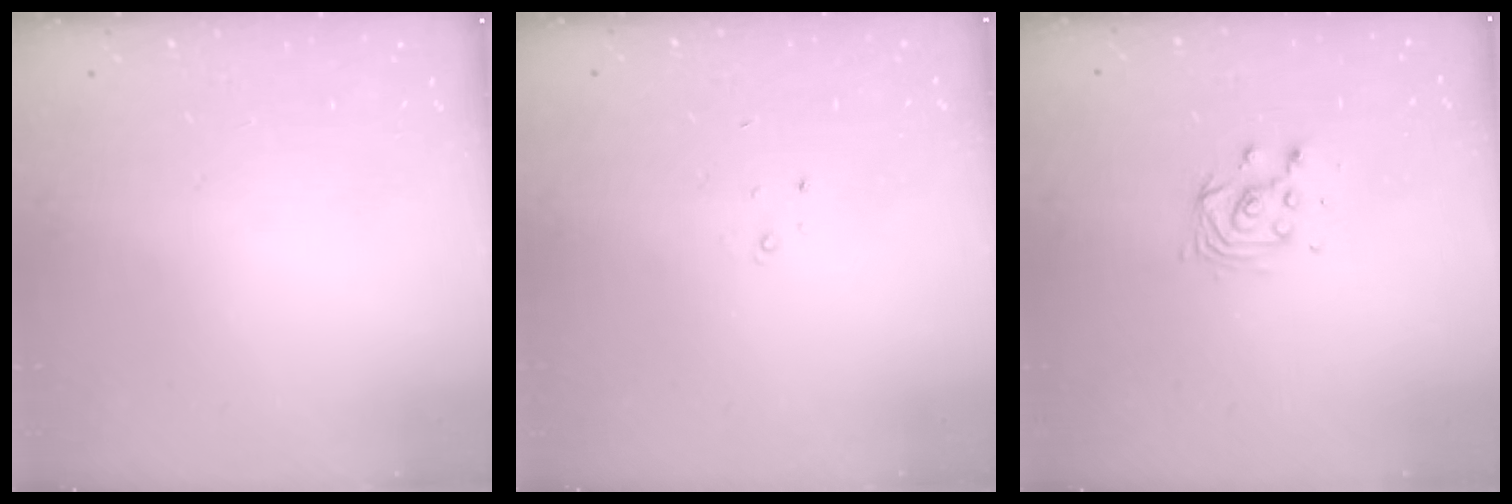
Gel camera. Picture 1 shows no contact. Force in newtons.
{"total": 1.5, "press": 1.5, "slide": 0.2}
{"total": 4.2, "press": 4.2, "slide": 0.3}